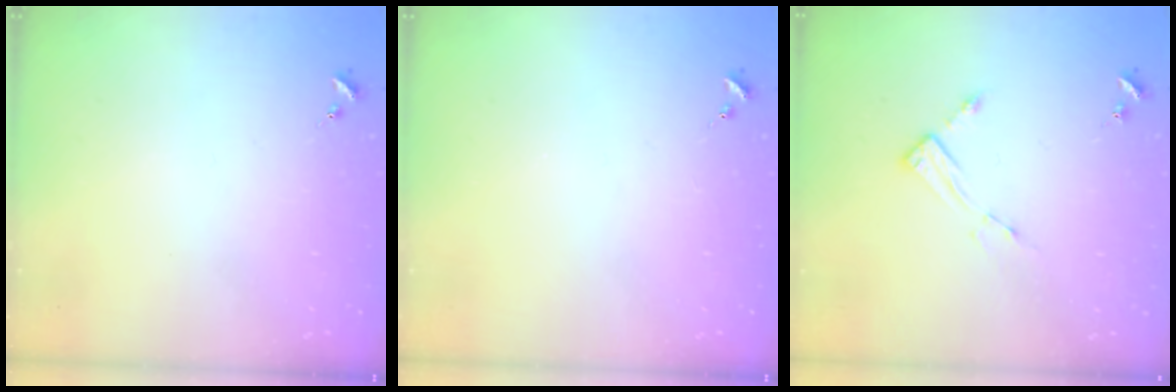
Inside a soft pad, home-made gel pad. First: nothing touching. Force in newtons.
{"total": 0.0}
{"total": 4.4, "press": 4.4, "slide": 0.2}